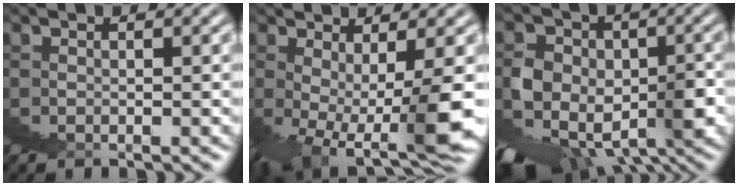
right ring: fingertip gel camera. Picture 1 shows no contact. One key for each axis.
{"total": 5.0, "fx": -2.0, "fy": -1.2, "fz": 4.4, "tx": -0.034, "ty": 0.005, "tz": -0.023}
{"total": 8.9, "fx": -2.9, "fy": 5.6, "fz": 6.2, "tx": -0.076, "ty": -0.030, "tz": -0.032}